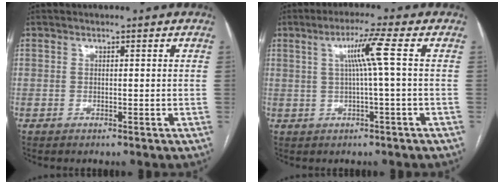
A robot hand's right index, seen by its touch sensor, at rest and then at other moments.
{"total": 5.5, "force": [1.0, -1.3, 5.3], "torque": [-0.097, 0.007, 0.021]}